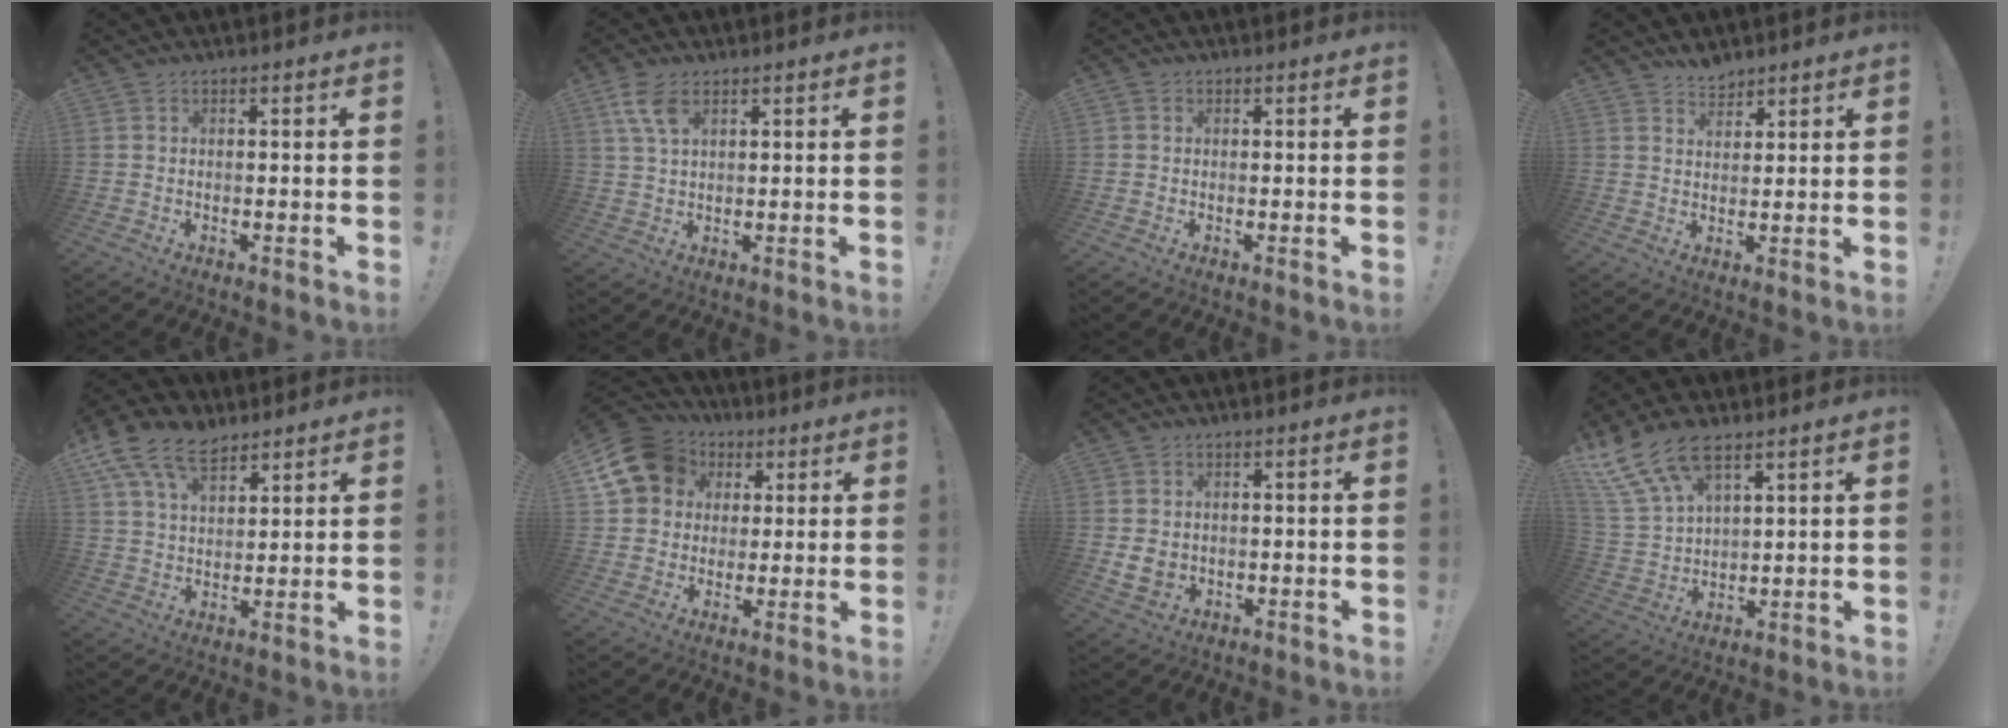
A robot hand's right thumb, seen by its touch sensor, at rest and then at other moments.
{"total": 6.5, "force": [3.5, 3.0, 4.7], "torque": [-0.090, -0.007, 0.067]}
{"total": 0.7, "force": [0.2, 0.6, 0.0], "torque": [0.006, -0.002, 0.002]}
{"total": 4.3, "force": [4.0, 1.5, 0.6], "torque": [-0.001, -0.029, 0.072]}
{"total": 13.4, "force": [8.7, 7.6, 6.9], "torque": [-0.126, -0.039, 0.165]}
{"total": 15.0, "force": [5.0, 12.1, 7.2], "torque": [-0.124, -0.015, 0.100]}
{"total": 4.7, "force": [0.3, 3.9, 2.5], "torque": [-0.045, -0.003, 0.007]}
{"total": 13.1, "force": [9.0, 5.9, 7.4], "torque": [-0.158, -0.045, 0.172]}